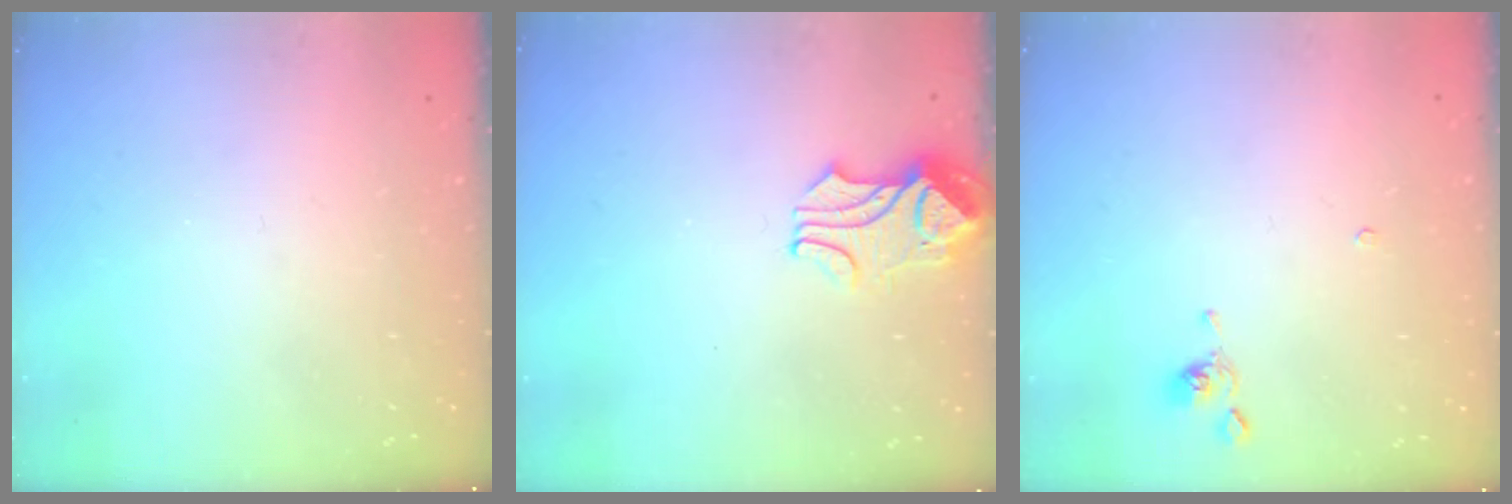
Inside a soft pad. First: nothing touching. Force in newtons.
{"total": 2.1, "press": 2.0, "slide": 0.7}
{"total": 0.7, "press": 0.6, "slide": 0.3}